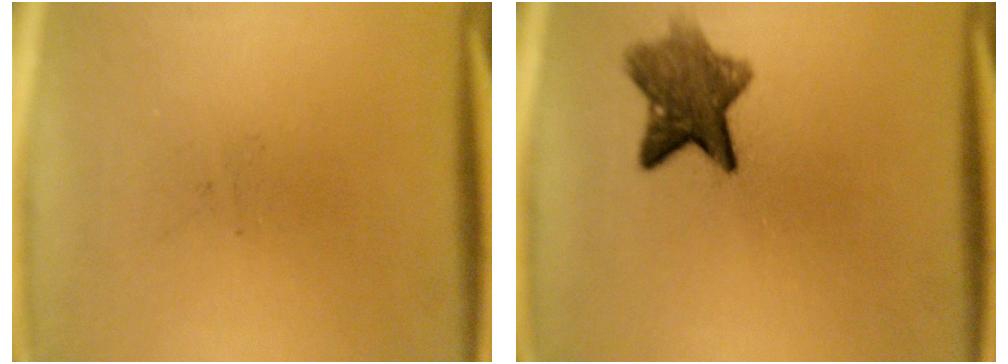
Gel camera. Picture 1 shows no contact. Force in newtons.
{"total": 7.2}